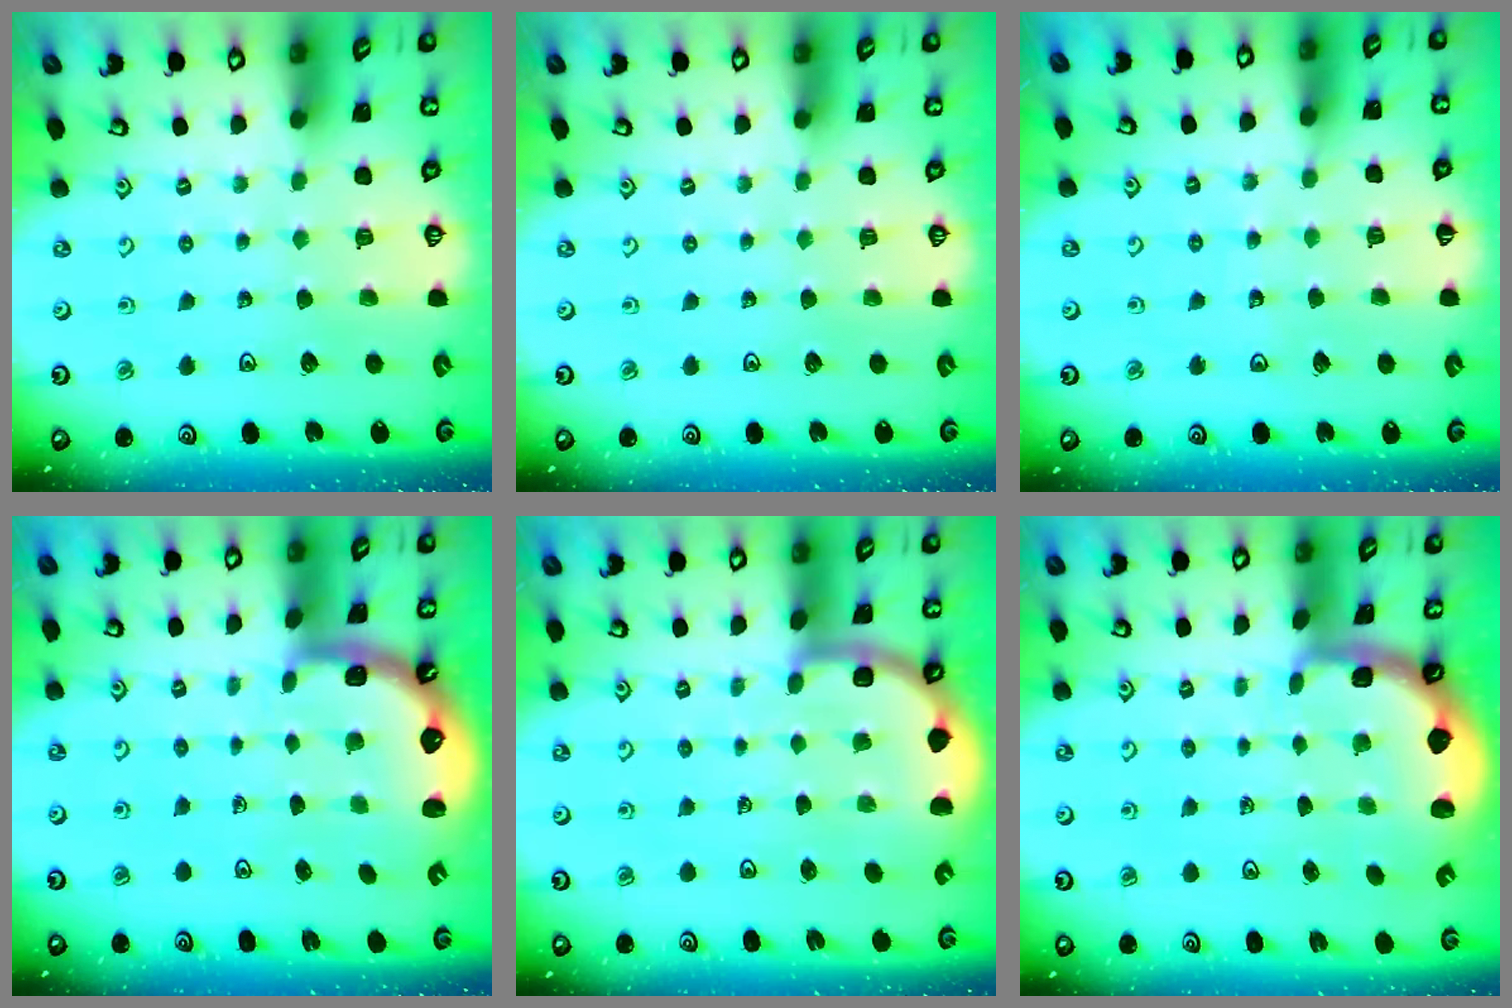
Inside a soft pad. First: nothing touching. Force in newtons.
{"total": 0.0}
{"total": 3.3, "press": 3.2, "slide": 0.4}
{"total": 1.9, "press": 1.7, "slide": 0.6}
{"total": 4.9, "press": 4.2, "slide": 2.4}
{"total": 2.4, "press": 2.0, "slide": 1.2}